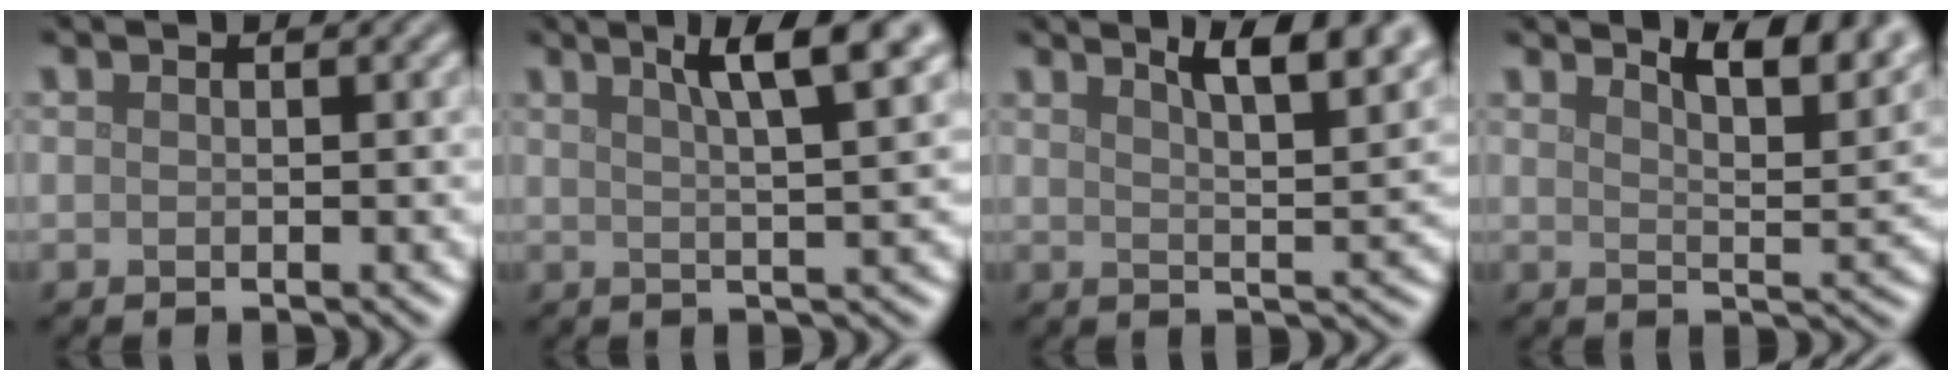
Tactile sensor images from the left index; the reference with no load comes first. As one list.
[{"total": 6.2, "force": [3.3, 1.2, 5.1], "torque": [-0.059, 0.013, 0.047]}, {"total": 8.0, "force": [4.9, 2.4, 5.8], "torque": [-0.044, 0.027, 0.049]}, {"total": 6.3, "force": [4.5, 1.8, 4.1], "torque": [-0.043, 0.011, 0.050]}]